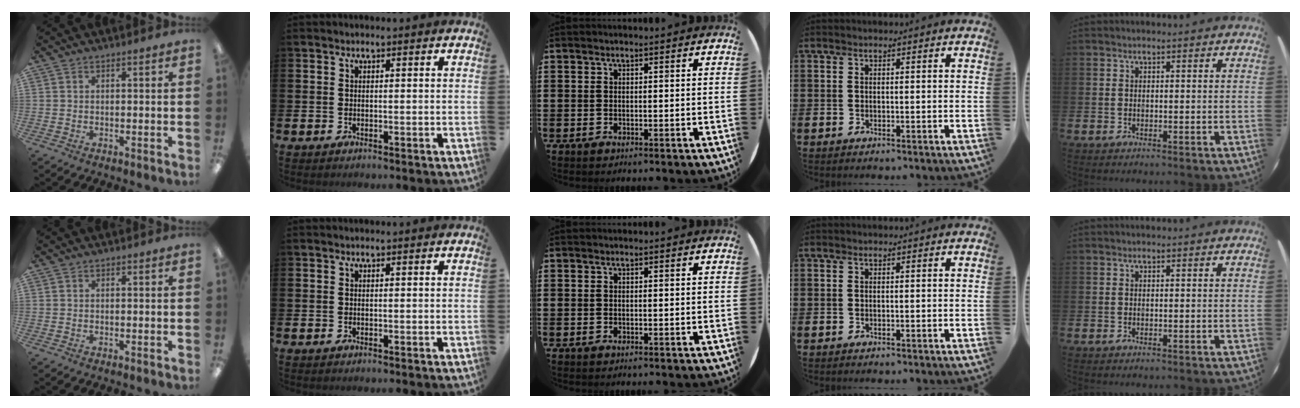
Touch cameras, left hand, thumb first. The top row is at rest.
{}